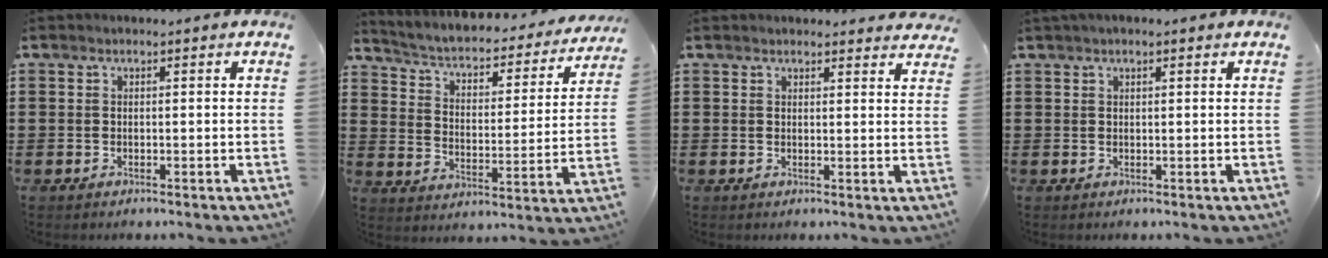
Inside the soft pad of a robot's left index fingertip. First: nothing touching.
{"total": 2.7, "force": [2.1, 0.9, 1.5], "torque": [-0.046, -0.026, 0.022]}
{"total": 1.8, "force": [1.8, 0.5, 0.0], "torque": [0.002, -0.005, 0.033]}
{"total": 1.2, "force": [0.7, 0.2, 0.9], "torque": [-0.018, 0.002, 0.013]}